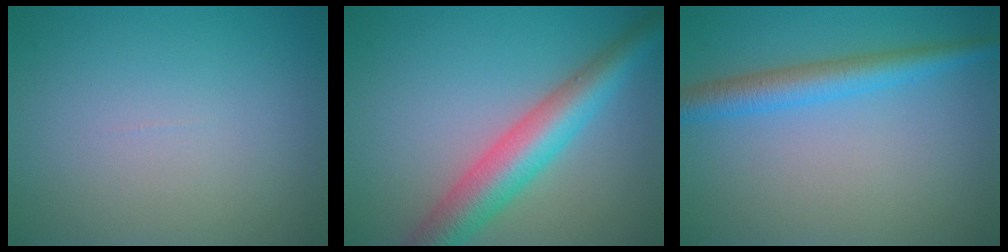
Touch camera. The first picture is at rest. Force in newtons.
{"total": 6.3, "press": 6.3, "slide": 0.1}
{"total": 3.6, "press": 3.6, "slide": 0.1}